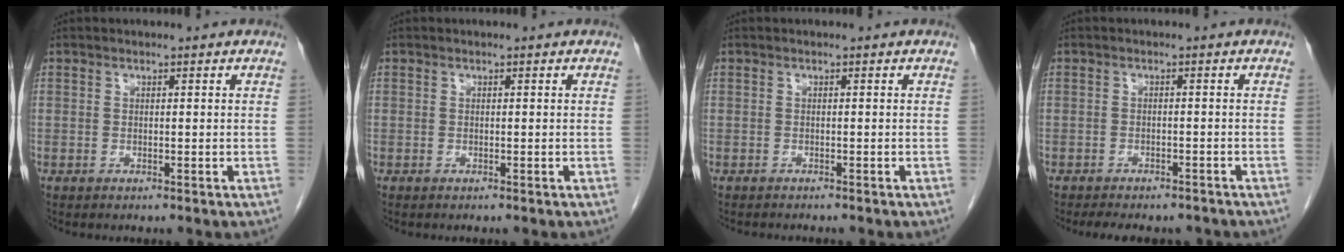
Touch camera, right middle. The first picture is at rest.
{"total": 0.0}
{"total": 2.4, "force": [-2.3, 0.4, 0.9], "torque": [-0.013, -0.004, -0.027]}
{"total": 8.4, "force": [-7.3, 2.9, 2.9], "torque": [-0.042, 0.002, -0.089]}